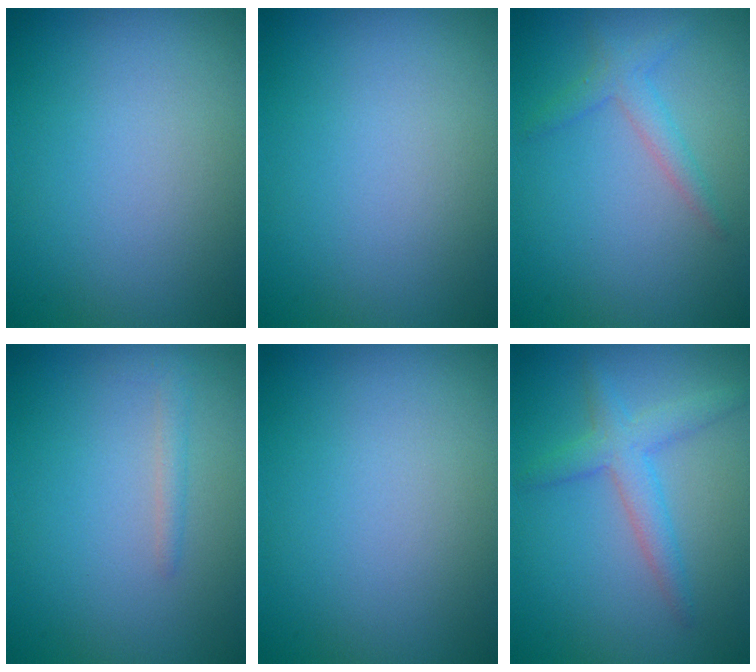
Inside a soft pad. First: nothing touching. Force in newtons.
{"total": 0.0}
{"total": 1.8, "press": 1.8, "slide": 0.1}
{"total": 0.9, "press": 0.9, "slide": 0.1}
{"total": 0.0}
{"total": 2.9, "press": 2.9, "slide": 0.1}